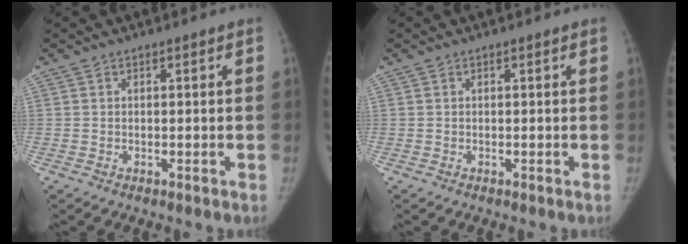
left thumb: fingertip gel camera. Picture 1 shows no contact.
{"total": 0.0}